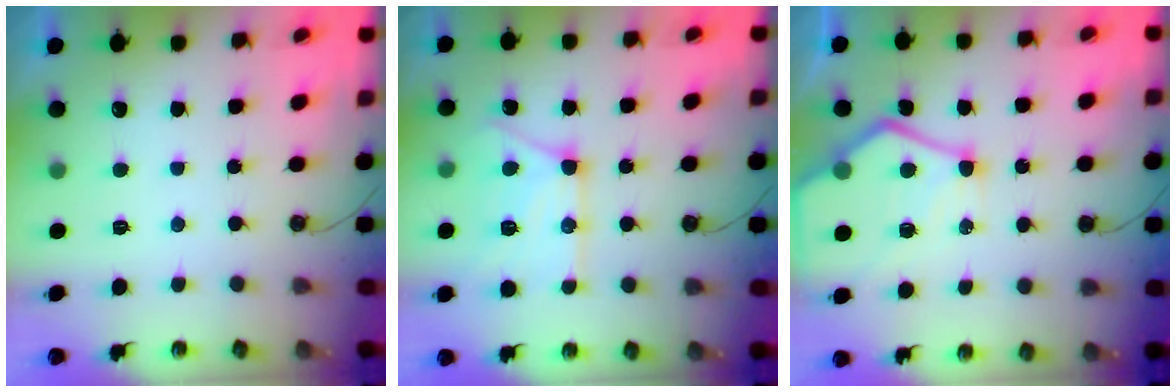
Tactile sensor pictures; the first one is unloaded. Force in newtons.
{"total": 14.4, "press": 14.4, "slide": 0.7}
{"total": 16.4, "press": 16.3, "slide": 1.6}